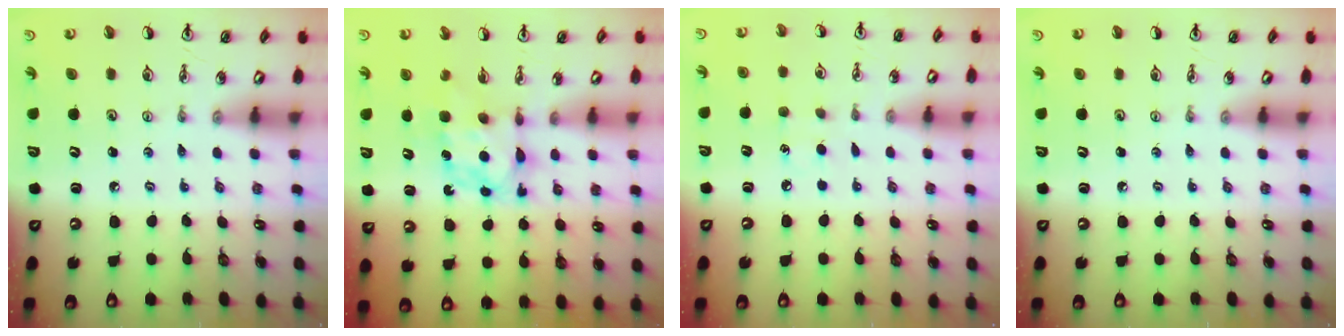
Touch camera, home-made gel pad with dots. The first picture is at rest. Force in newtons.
{"total": 6.2, "press": 6.2, "slide": 0.5}
{"total": 6.9, "press": 6.9, "slide": 0.8}
{"total": 0.0}